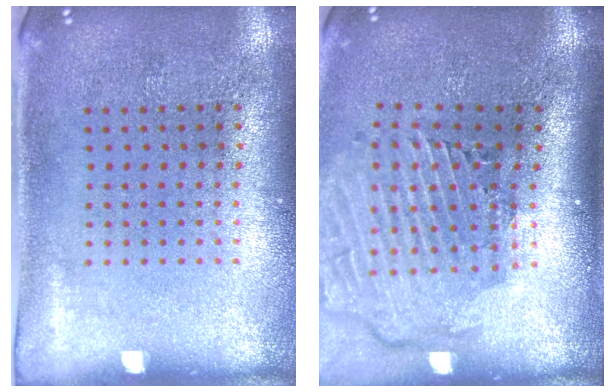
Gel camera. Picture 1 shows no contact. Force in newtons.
{"total": 2.8, "press": 2.2, "slide": 1.8}